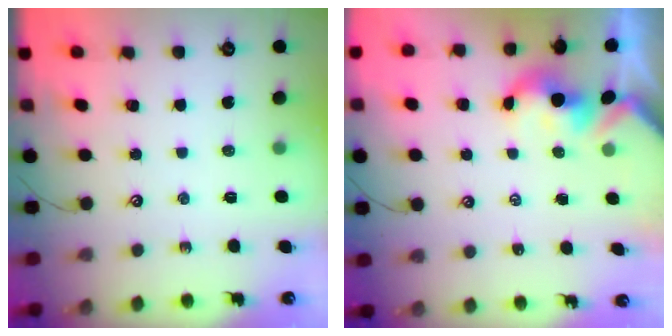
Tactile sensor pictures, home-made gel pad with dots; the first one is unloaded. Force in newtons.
{"total": 2.1, "press": 2.1, "slide": 0.2}